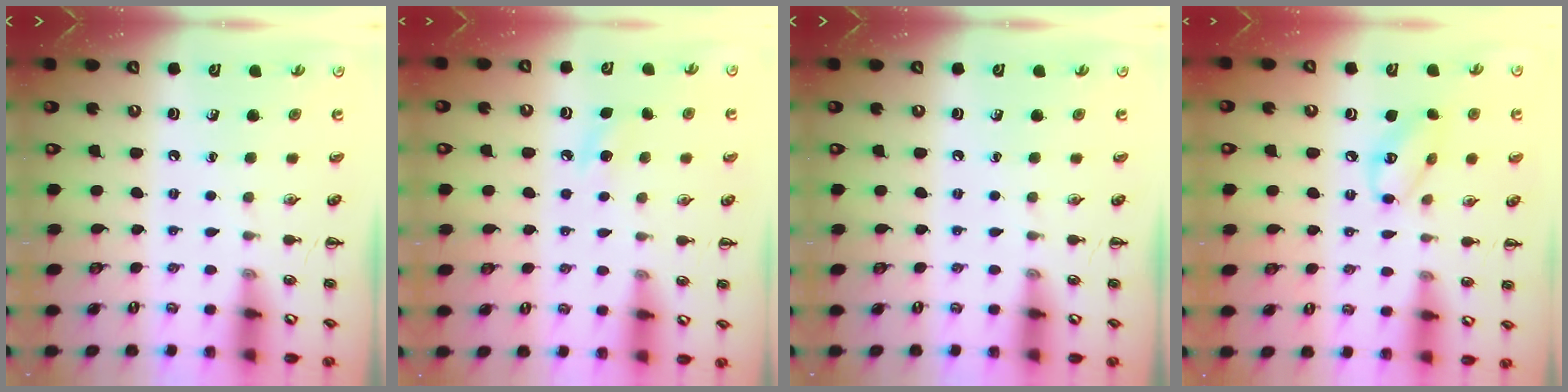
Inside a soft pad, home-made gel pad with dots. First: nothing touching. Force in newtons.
{"total": 5.5, "press": 5.3, "slide": 1.6}
{"total": 0.0}
{"total": 8.0, "press": 7.9, "slide": 0.8}